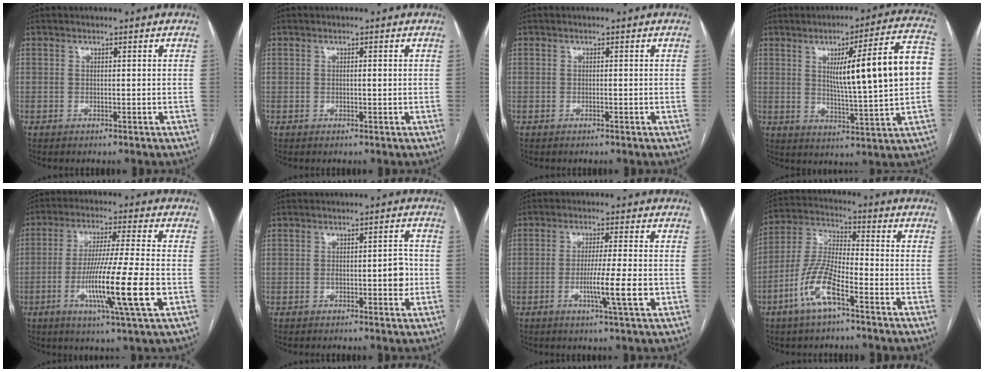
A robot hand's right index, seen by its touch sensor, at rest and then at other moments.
{"total": 0.5, "force": [0.0, 0.1, 0.5], "torque": [-0.010, 0.001, 0.001]}
{"total": 0.0}
{"total": 16.9, "force": [2.2, 0.2, 16.7], "torque": [-0.238, 0.015, 0.033]}
{"total": 13.9, "force": [-3.9, -0.8, 13.3], "torque": [-0.247, -0.023, -0.074]}
{"total": 4.0, "force": [-0.8, 1.2, 3.7], "torque": [-0.054, 0.006, -0.006]}
{"total": 7.0, "force": [-1.8, -0.7, 6.7], "torque": [-0.112, -0.012, -0.031]}
{"total": 10.2, "force": [-5.2, 2.3, 8.5], "torque": [-0.187, 0.000, -0.104]}